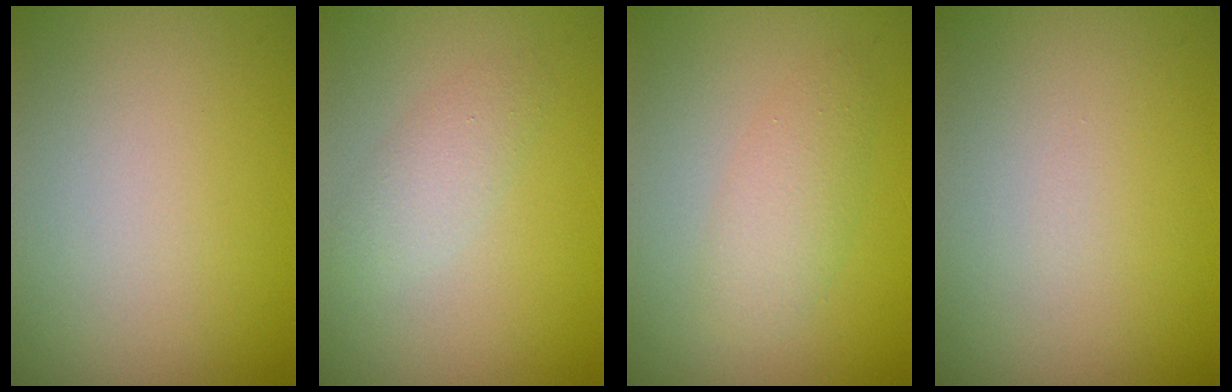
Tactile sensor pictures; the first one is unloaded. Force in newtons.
{"total": 2.0, "press": 2.0, "slide": 0.1}
{"total": 2.6, "press": 2.6, "slide": 0.1}
{"total": 0.0}